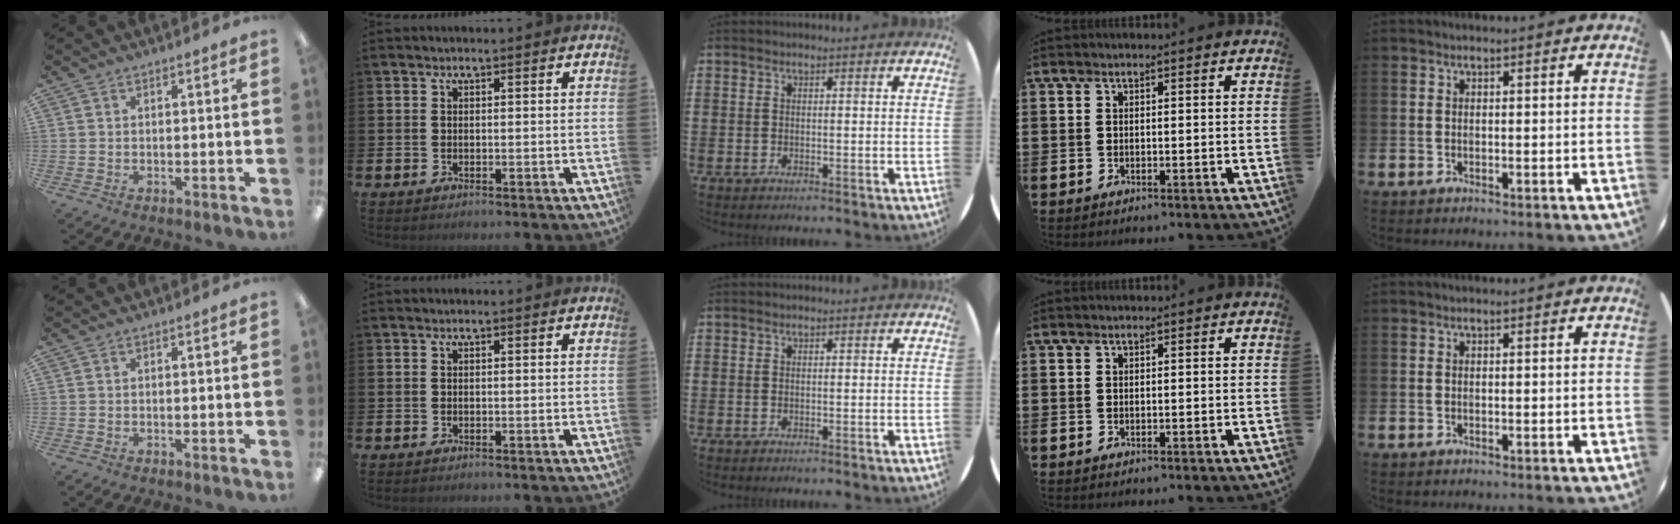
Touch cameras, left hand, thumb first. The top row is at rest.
{}